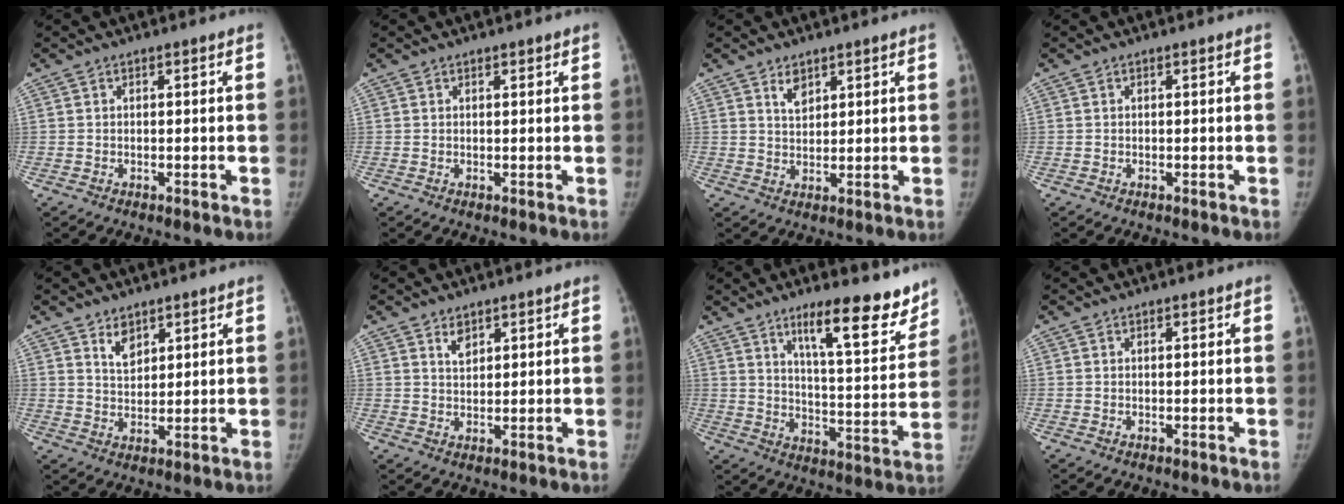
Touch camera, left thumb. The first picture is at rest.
{"total": 0.6, "force": [0.5, 0.1, 0.4], "torque": [-0.003, -0.002, 0.007]}
{"total": 3.2, "force": [2.1, 1.8, 1.6], "torque": [-0.013, -0.017, 0.041]}
{"total": 0.0}
{"total": 4.1, "force": [2.7, 2.4, 1.9], "torque": [-0.014, -0.023, 0.052]}
{"total": 2.6, "force": [1.8, 1.5, 1.3], "torque": [-0.010, -0.014, 0.035]}
{"total": 16.9, "force": [11.6, 4.3, 11.5], "torque": [-0.118, -0.077, 0.176]}
{"total": 0.0}